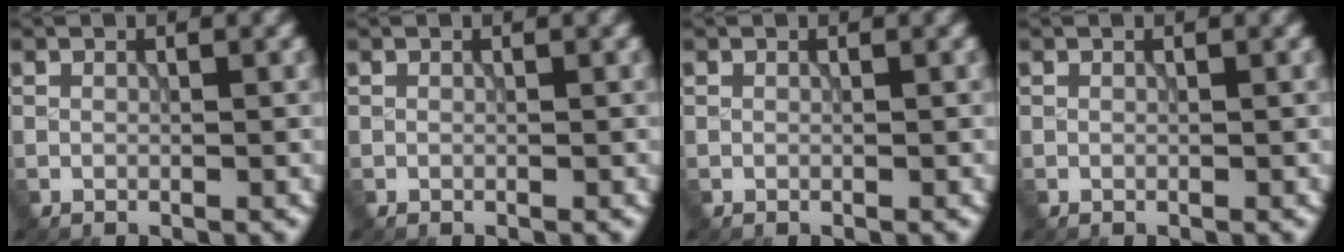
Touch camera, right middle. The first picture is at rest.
{"total": 0.0}
{"total": 0.0}
{"total": 0.0}